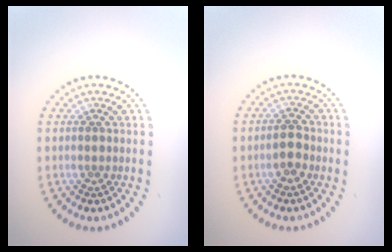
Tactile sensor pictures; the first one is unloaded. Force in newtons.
{"total": 1.9, "press": 1.8, "slide": 0.4}